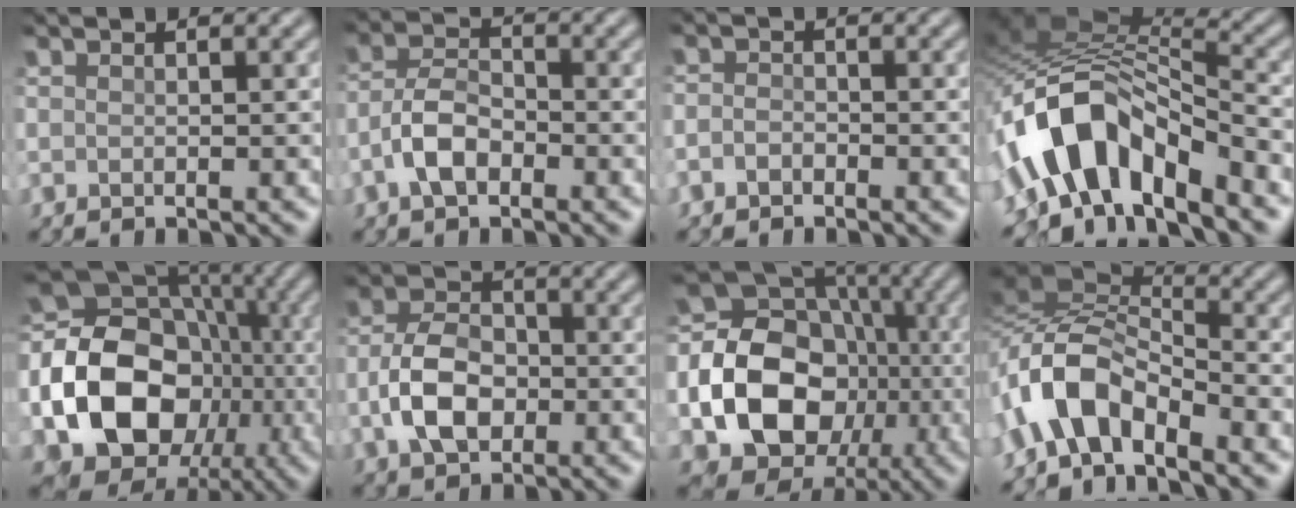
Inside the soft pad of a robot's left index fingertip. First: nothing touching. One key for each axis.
{"total": 3.8, "fx": -1.9, "fy": 1.9, "fz": 2.7, "tx": -0.055, "ty": 0.013, "tz": -0.042}
{"total": 1.1, "fx": -0.8, "fy": 0.6, "fz": 0.4, "tx": -0.008, "ty": 0.007, "tz": -0.021}
{"total": 9.5, "fx": -4.2, "fy": 4.3, "fz": 7.4, "tx": -0.130, "ty": 0.018, "tz": -0.080}
{"total": 21.0, "fx": -3.1, "fy": 17.3, "fz": 11.4, "tx": -0.215, "ty": -0.005, "tz": -0.068}
{"total": 5.6, "fx": -1.4, "fy": 3.6, "fz": 4.0, "tx": -0.086, "ty": 0.009, "tz": -0.029}
{"total": 19.2, "fx": -2.2, "fy": 16.0, "fz": 10.3, "tx": -0.210, "ty": -0.002, "tz": -0.049}
{"total": 6.7, "fx": -3.5, "fy": 3.0, "fz": 4.8, "tx": -0.097, "ty": 0.012, "tz": -0.076}